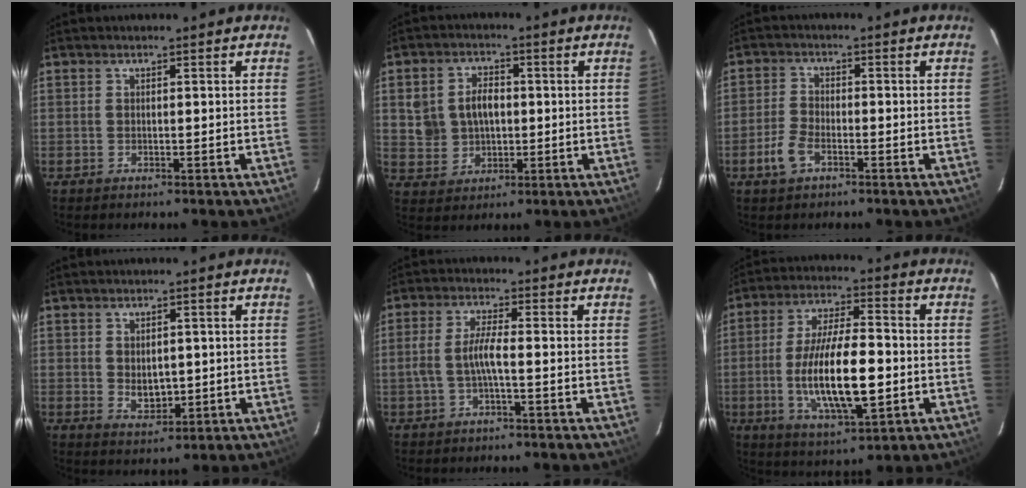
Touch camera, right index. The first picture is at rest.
{"total": 7.7, "force": [0.8, 6.4, 4.2], "torque": [-0.088, 0.019, 0.027]}
{"total": 5.1, "force": [-2.8, 2.6, 3.4], "torque": [-0.083, 0.003, -0.053]}
{"total": 4.3, "force": [0.0, 3.1, 3.0], "torque": [-0.048, -0.007, 0.009]}
{"total": 4.1, "force": [-1.4, 0.2, 3.9], "torque": [-0.089, 0.006, -0.025]}
{"total": 16.1, "force": [-3.0, 5.0, 15.0], "torque": [-0.289, -0.013, -0.047]}